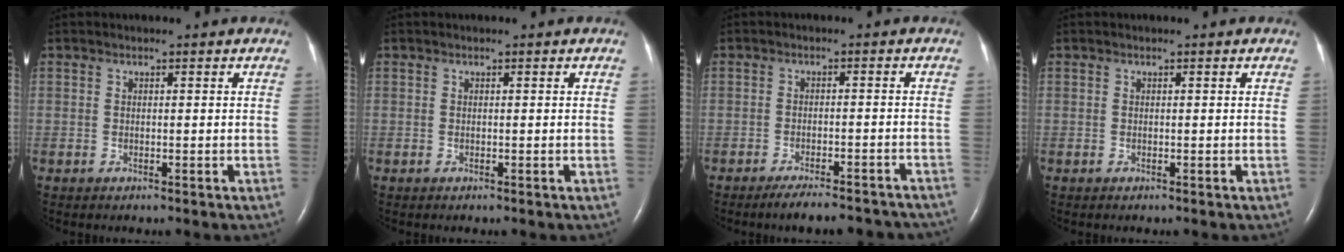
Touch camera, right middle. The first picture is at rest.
{"total": 0.0}
{"total": 11.7, "force": [-10.6, 2.3, 4.3], "torque": [-0.048, 0.006, -0.129]}
{"total": 0.0}